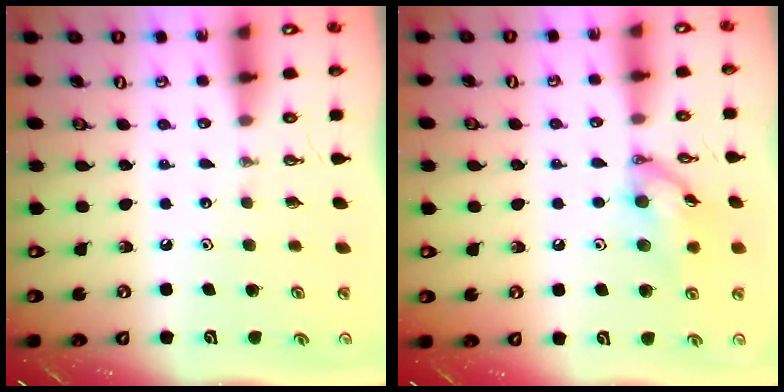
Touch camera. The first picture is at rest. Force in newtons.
{"total": 12.3, "press": 12.3, "slide": 0.4}